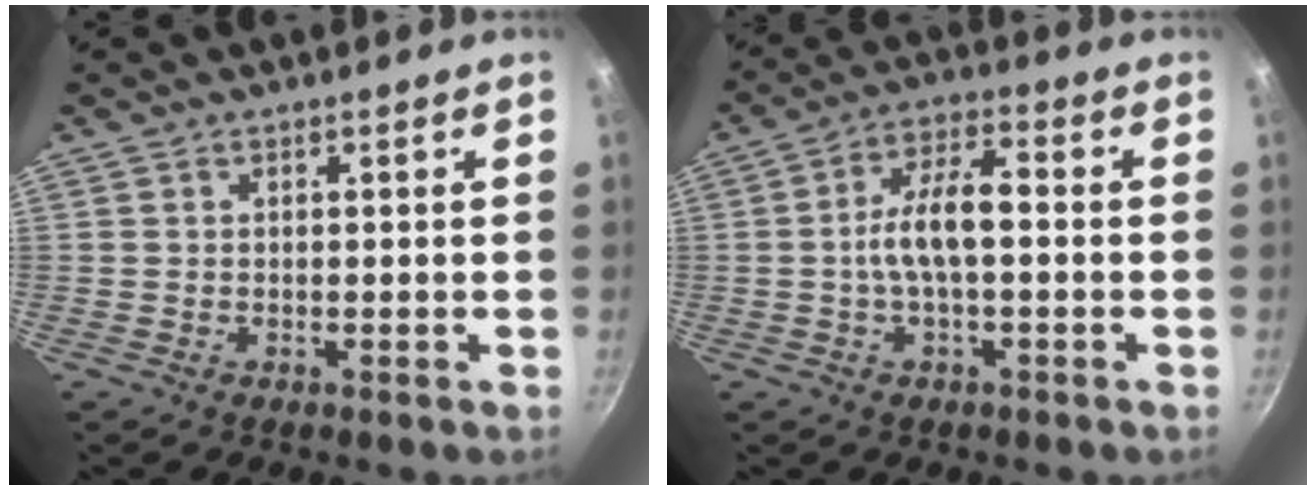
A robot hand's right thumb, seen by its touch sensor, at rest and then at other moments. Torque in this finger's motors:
{"motor_torque": [0.37, 0.18, 1.05, -0.02, 0.11]}